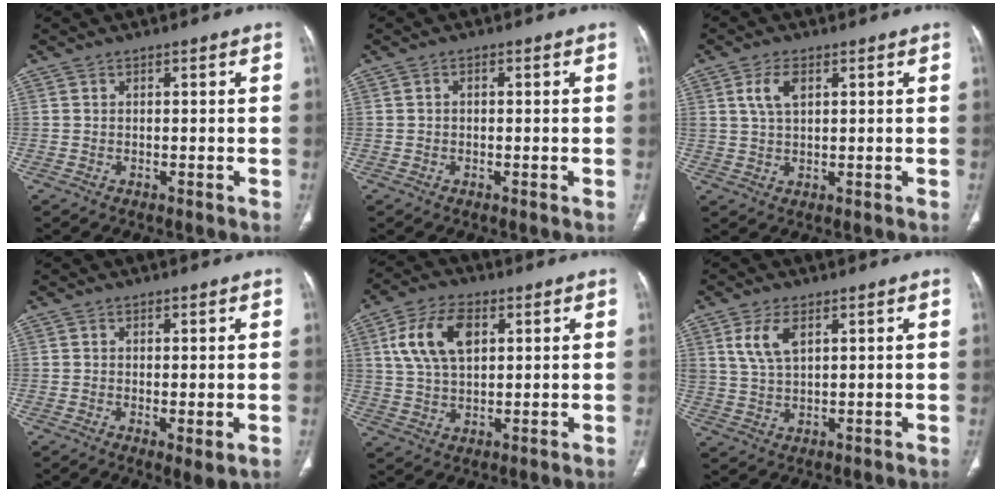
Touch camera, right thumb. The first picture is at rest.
{"total": 0.7, "force": [0.0, 0.5, 0.5], "torque": [-0.006, 0.003, -0.001]}
{"total": 4.7, "force": [1.8, 2.5, 3.6], "torque": [-0.073, 0.001, 0.038]}
{"total": 3.0, "force": [-0.6, 0.9, 2.8], "torque": [-0.052, -0.014, -0.008]}
{"total": 11.4, "force": [3.6, 6.5, 8.6], "torque": [-0.158, 0.001, 0.070]}
{"total": 6.1, "force": [2.7, 3.0, 4.5], "torque": [-0.093, -0.008, 0.062]}